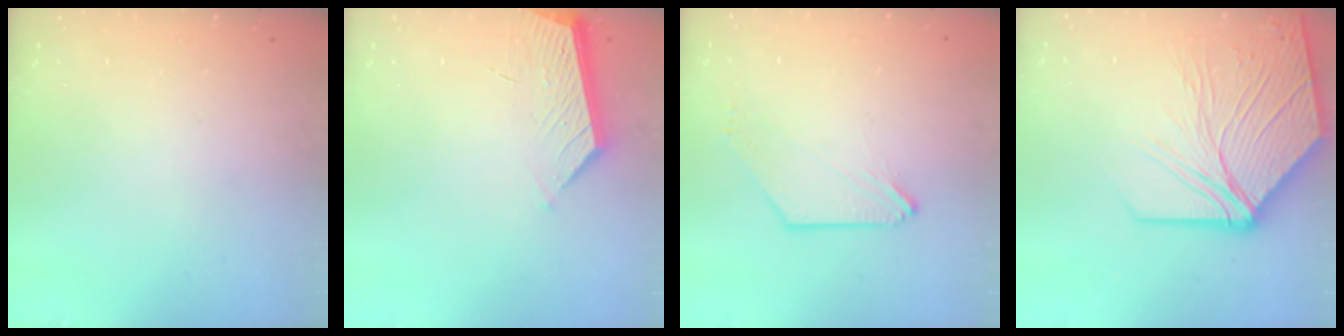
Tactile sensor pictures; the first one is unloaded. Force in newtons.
{"total": 4.0, "press": 4.0, "slide": 0.4}
{"total": 0.8, "press": 0.7, "slide": 0.3}
{"total": 16.7, "press": 16.6, "slide": 1.7}